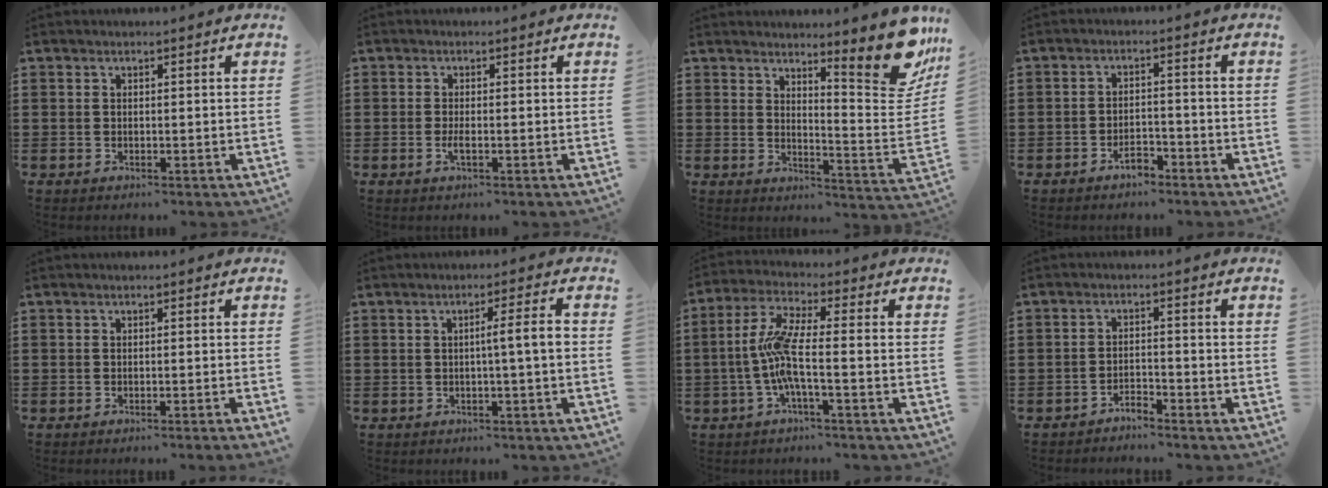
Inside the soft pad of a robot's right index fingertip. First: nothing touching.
{"total": 1.6, "force": [-0.5, 0.2, 1.5], "torque": [-0.036, -0.008, -0.010]}
{"total": 11.2, "force": [8.5, 2.5, 6.8], "torque": [-0.093, -0.066, 0.143]}
{"total": 3.3, "force": [-2.6, 1.2, 1.5], "torque": [-0.028, 0.008, -0.053]}
{"total": 0.9, "force": [-0.8, -0.2, 0.4], "torque": [-0.009, -0.001, -0.015]}
{"total": 3.8, "force": [-0.3, 0.0, 3.8], "torque": [-0.069, -0.001, -0.009]}
{"total": 7.7, "force": [-1.7, 1.2, 7.4], "torque": [-0.172, -0.015, -0.042]}
{"total": 2.4, "force": [-2.4, 0.1, -0.1], "torque": [-0.006, 0.004, -0.052]}